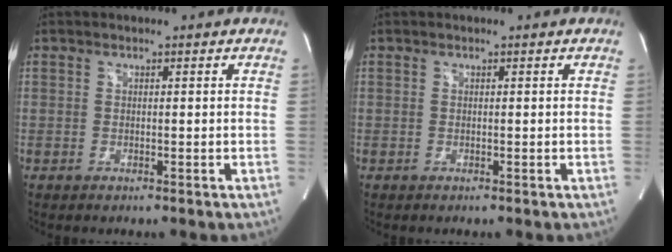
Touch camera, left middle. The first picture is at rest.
{"total": 0.0}